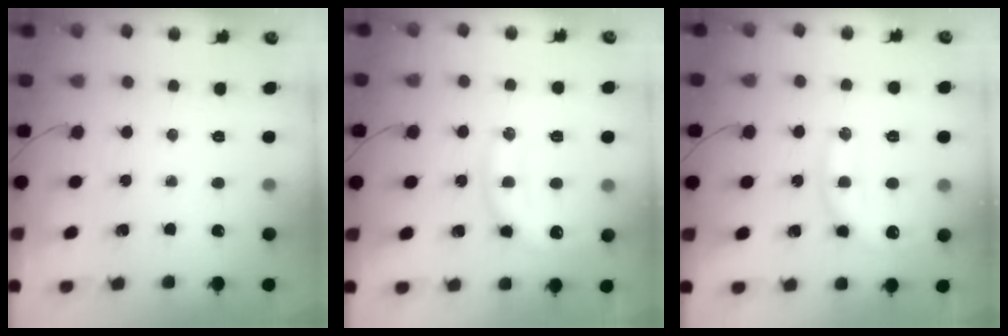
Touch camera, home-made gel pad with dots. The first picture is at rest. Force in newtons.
{"total": 12.7, "press": 12.7, "slide": 0.9}
{"total": 11.9, "press": 11.9, "slide": 1.0}